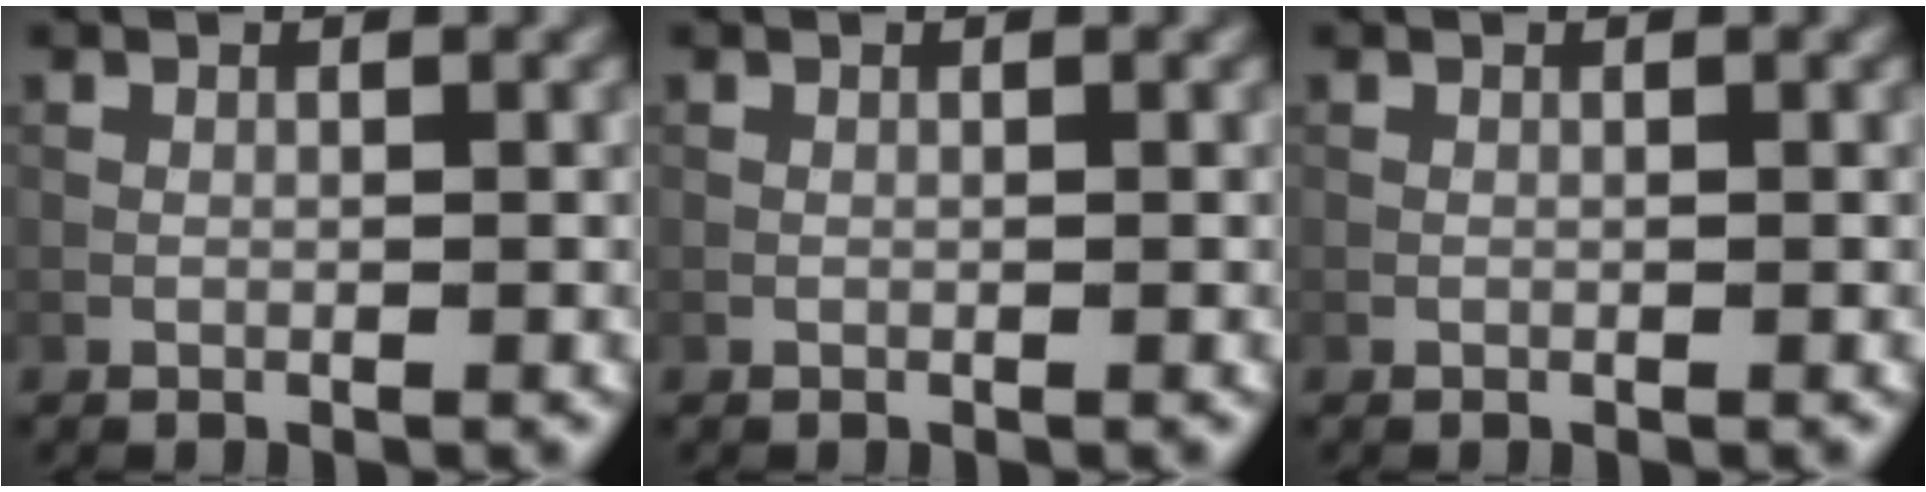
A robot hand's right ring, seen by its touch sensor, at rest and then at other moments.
{"total": 0.0}
{"total": 0.0}